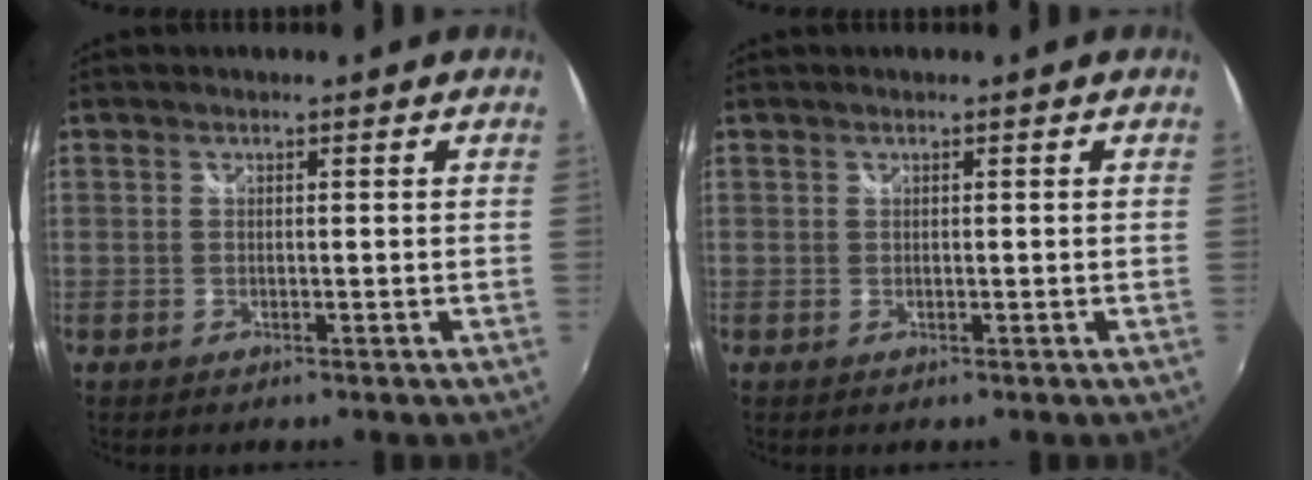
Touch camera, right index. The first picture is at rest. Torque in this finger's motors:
{"motor_torque": [0.00, 0.00, 0.01, 0.01]}